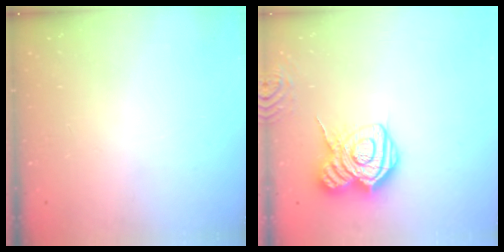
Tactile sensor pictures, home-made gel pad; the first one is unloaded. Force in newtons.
{"total": 13.5, "press": 13.5, "slide": 0.9}